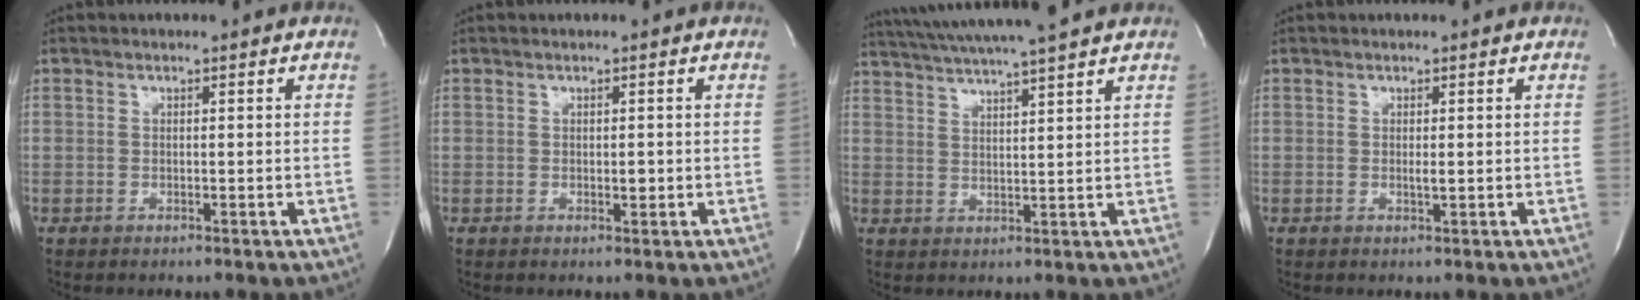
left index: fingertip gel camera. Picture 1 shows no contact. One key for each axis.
{"total": 0.8, "fx": 0.0, "fy": 0.4, "fz": 0.7, "tx": -0.012, "ty": -0.001, "tz": 0.001}
{"total": 13.3, "fx": 11.8, "fy": -0.8, "fz": 6.2, "tx": -0.116, "ty": 0.022, "tz": 0.175}
{"total": 0.8, "fx": 0.2, "fy": 0.1, "fz": 0.8, "tx": -0.020, "ty": -0.001, "tz": 0.004}